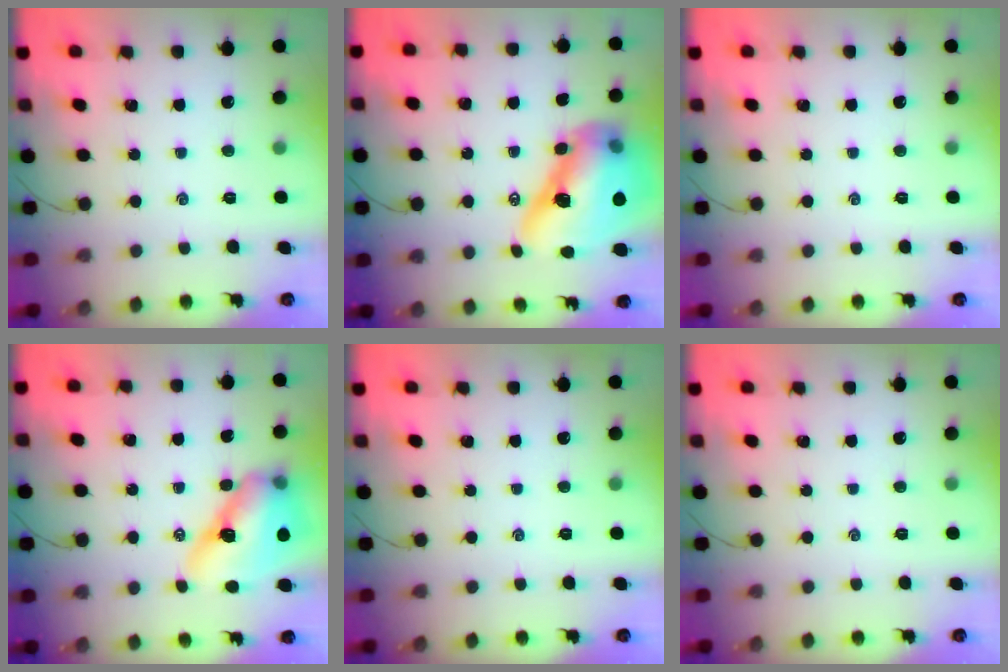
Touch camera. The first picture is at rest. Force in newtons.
{"total": 19.4, "press": 18.6, "slide": 5.4}
{"total": 0.0}
{"total": 15.3, "press": 14.6, "slide": 4.6}
{"total": 0.0}
{"total": 0.0}